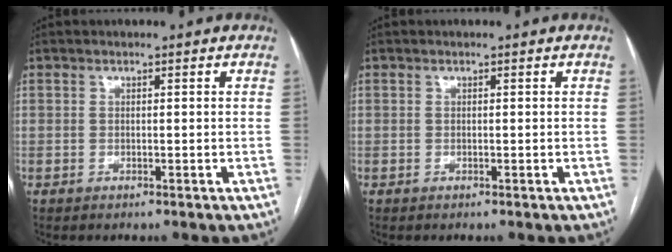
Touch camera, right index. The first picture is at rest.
{"total": 0.0}